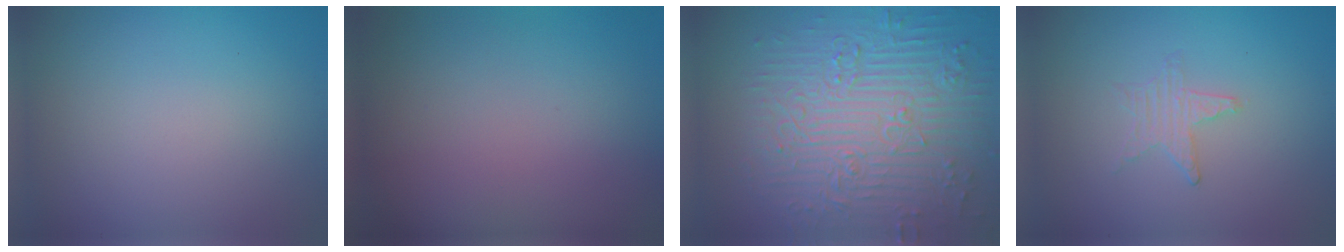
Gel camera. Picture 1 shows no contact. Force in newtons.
{"total": 0.0}
{"total": 9.2, "press": 6.8, "slide": 6.2}
{"total": 0.5, "press": 0.5, "slide": 0.1}